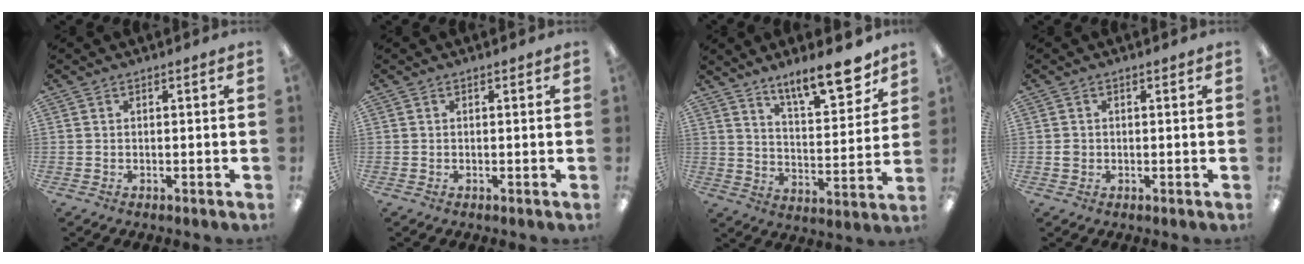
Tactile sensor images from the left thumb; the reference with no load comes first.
{"total": 0.0}
{"total": 13.7, "force": [11.0, 4.1, 7.0], "torque": [-0.087, -0.078, 0.186]}
{"total": 1.4, "force": [0.0, 1.3, 0.4], "torque": [-0.009, 0.005, -0.003]}